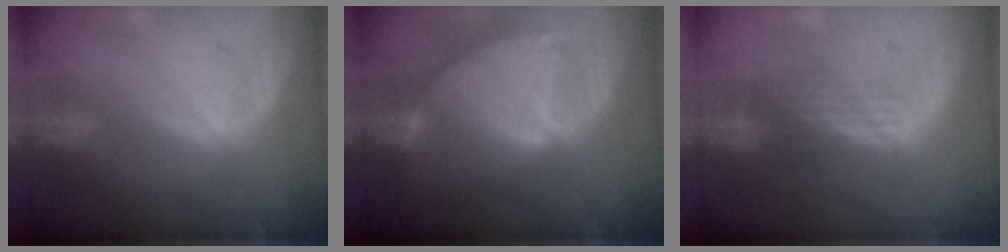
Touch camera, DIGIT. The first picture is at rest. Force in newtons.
{"total": 9.2, "press": 7.8, "slide": 4.9}
{"total": 3.9, "press": 3.2, "slide": 2.3}